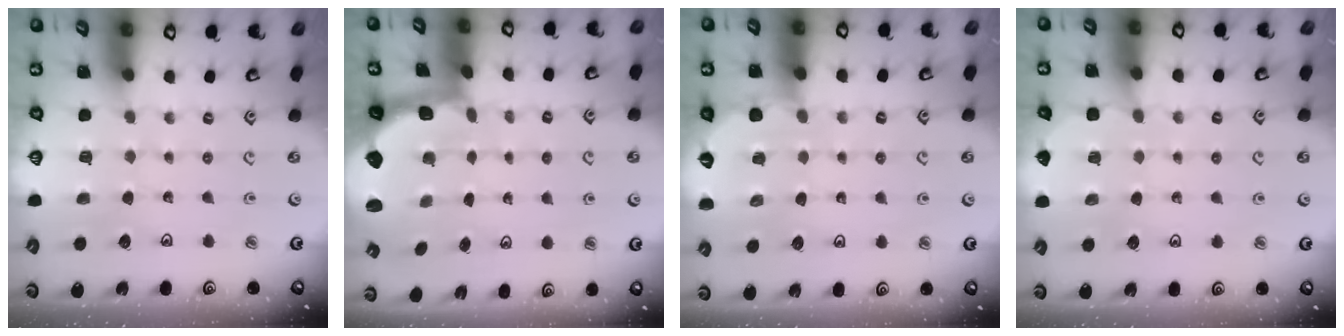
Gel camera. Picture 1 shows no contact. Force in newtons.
{"total": 2.6, "press": 2.0, "slide": 1.7}
{"total": 3.9, "press": 3.5, "slide": 1.6}
{"total": 6.2, "press": 6.2, "slide": 0.7}